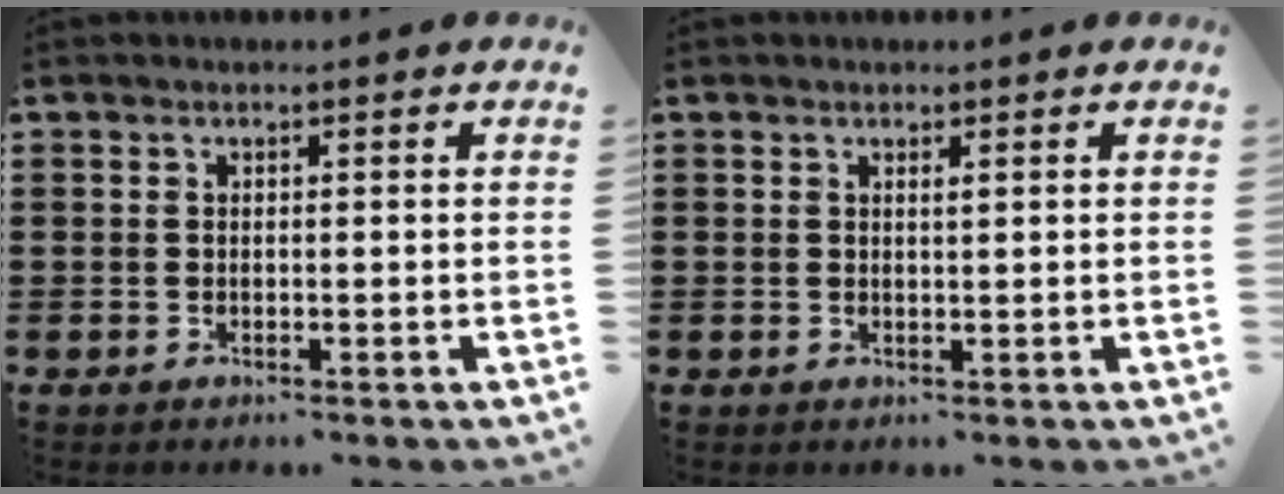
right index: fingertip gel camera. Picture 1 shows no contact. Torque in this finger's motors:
{"motor_torque": [0.25, 0.33, 0.00, 0.01]}